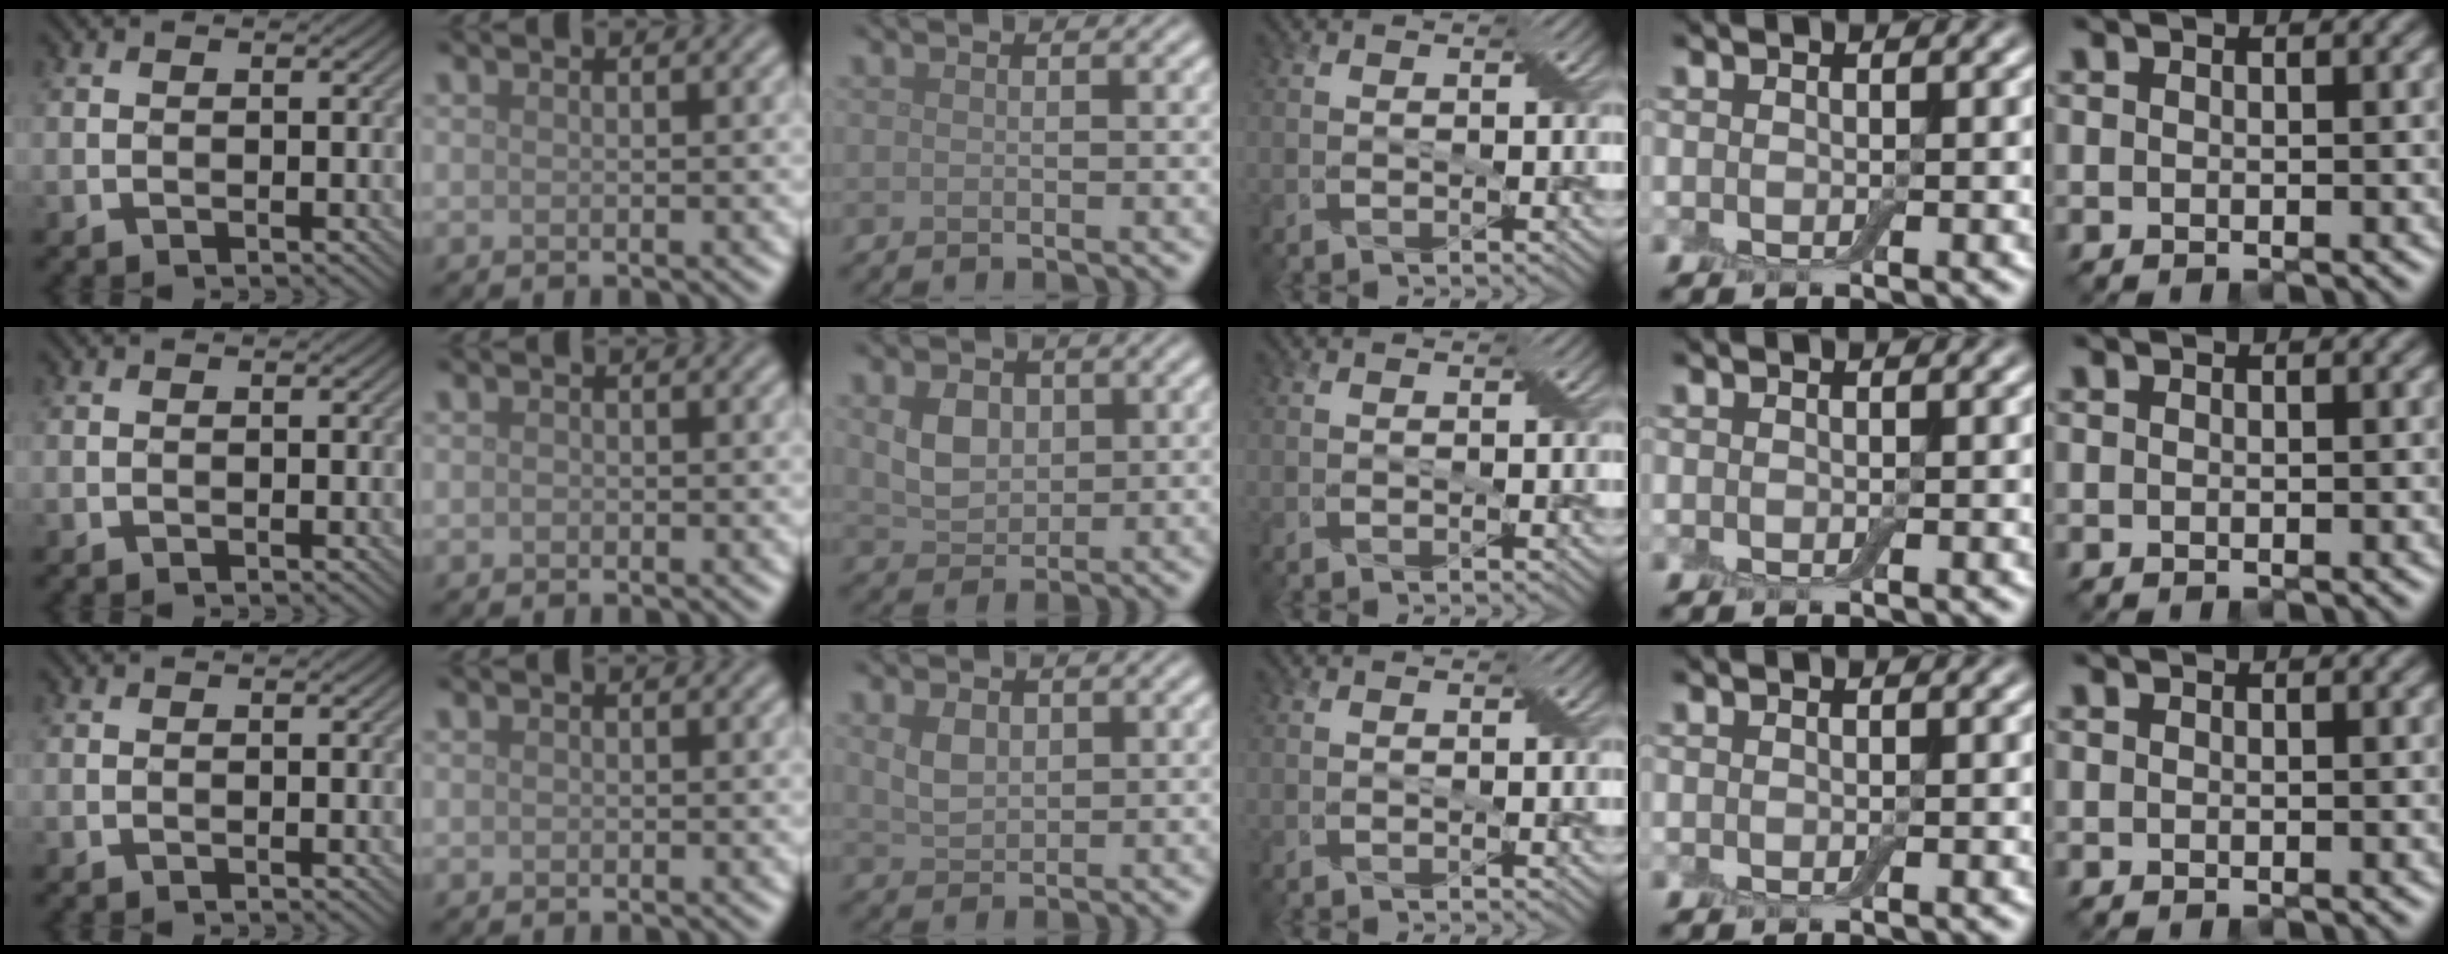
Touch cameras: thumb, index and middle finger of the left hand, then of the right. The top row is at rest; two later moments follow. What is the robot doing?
{"motion": "press", "object": "electronic device side button"}